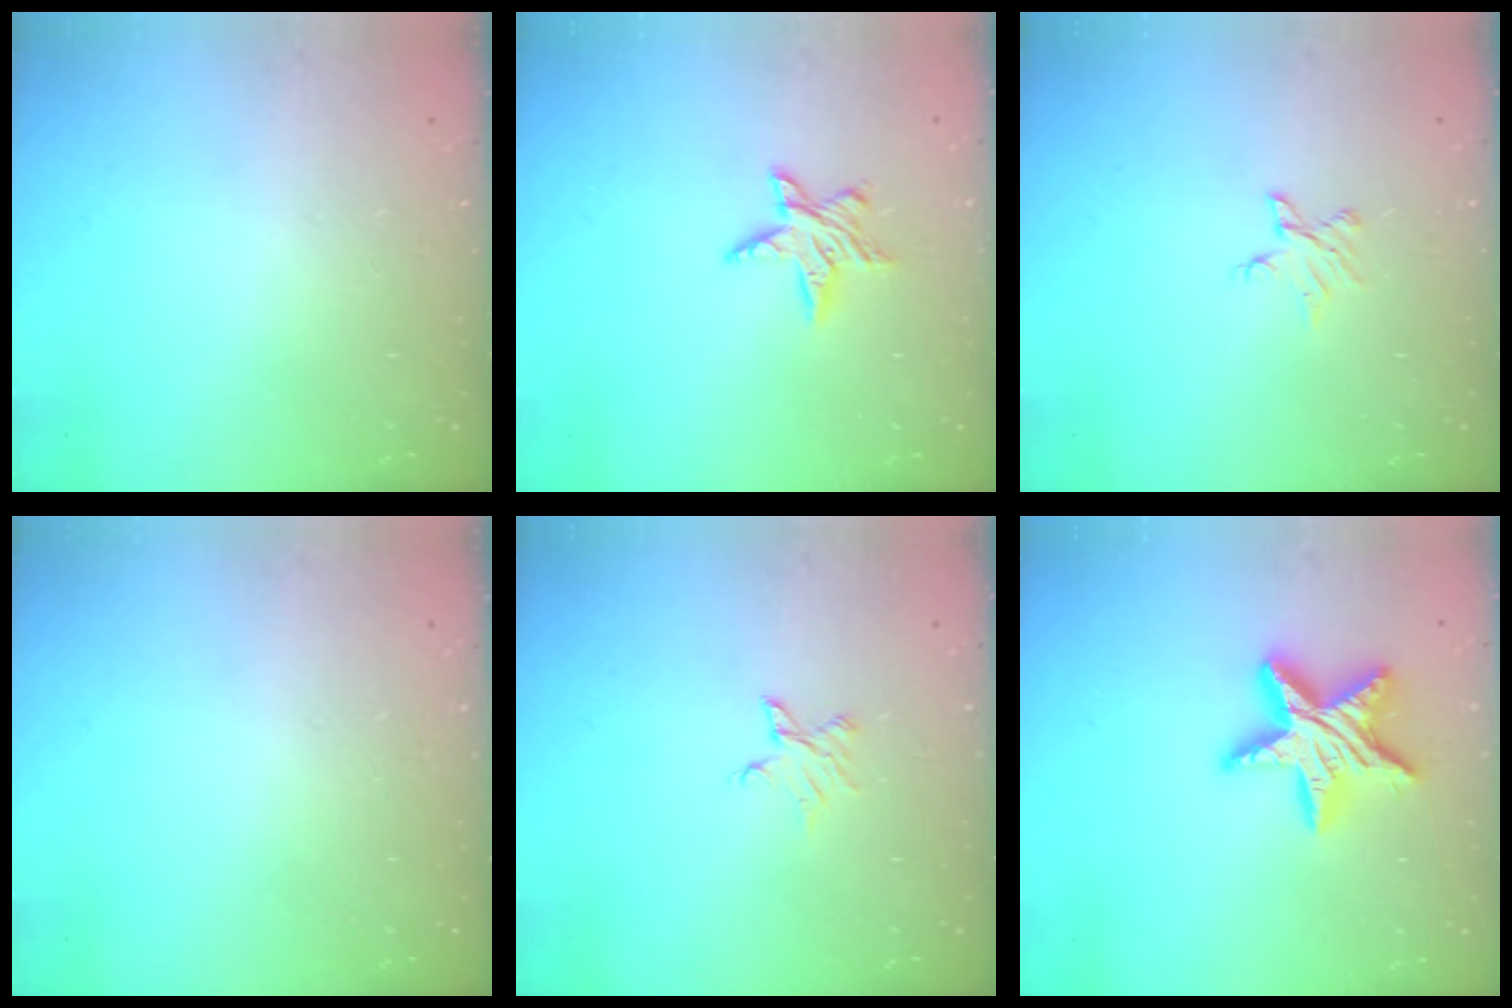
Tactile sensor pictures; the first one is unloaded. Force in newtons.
{"total": 7.2, "press": 7.2, "slide": 0.2}
{"total": 3.5, "press": 3.5, "slide": 0.4}
{"total": 0.0}
{"total": 3.3, "press": 3.3, "slide": 0.2}
{"total": 16.1, "press": 16.1, "slide": 0.9}